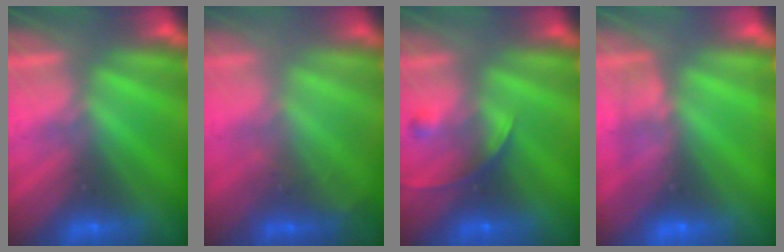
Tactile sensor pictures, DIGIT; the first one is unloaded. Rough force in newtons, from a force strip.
{"total": 2.2}
{"total": 2.4}
{"total": 2.3}